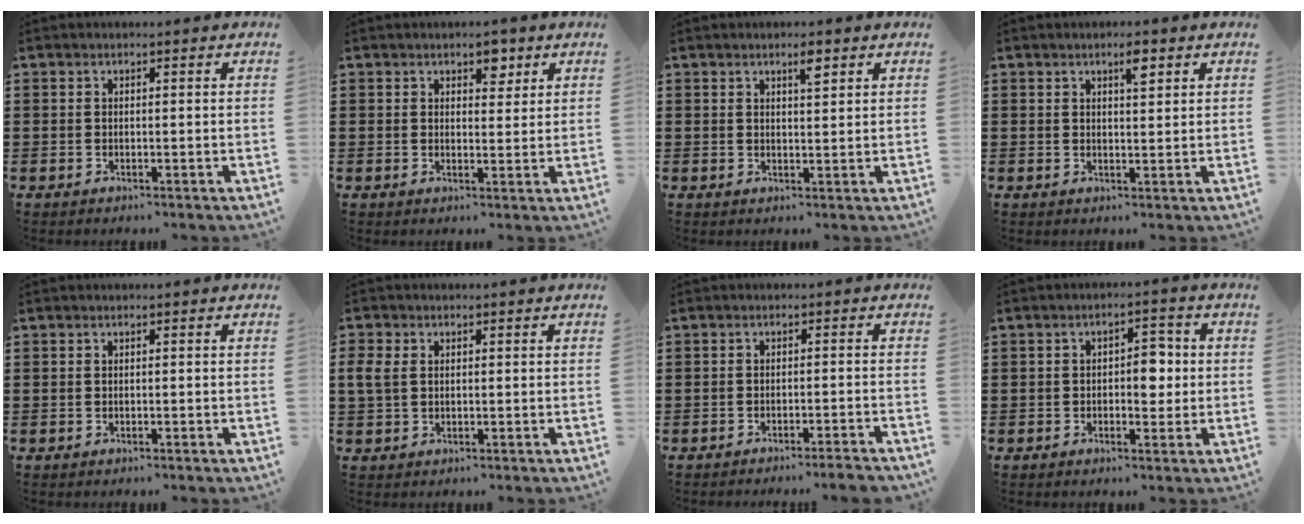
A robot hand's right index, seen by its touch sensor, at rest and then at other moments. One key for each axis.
{"total": 3.2, "fx": 2.1, "fy": 1.9, "fz": 1.5, "tx": -0.012, "ty": 0.000, "tz": 0.033}
{"total": 2.6, "fx": 1.7, "fy": 0.6, "fz": 1.9, "tx": -0.024, "ty": -0.003, "tz": 0.024}
{"total": 2.9, "fx": 1.7, "fy": 0.8, "fz": 2.1, "tx": -0.030, "ty": -0.001, "tz": 0.025}
{"total": 0.0}
{"total": 2.8, "fx": 0.6, "fy": 2.1, "fz": 1.7, "tx": -0.055, "ty": 0.003, "tz": 0.005}
{"total": 2.2, "fx": -2.0, "fy": -0.3, "fz": 0.8, "tx": -0.015, "ty": 0.000, "tz": -0.040}
{"total": 4.3, "fx": -0.2, "fy": 2.4, "fz": 3.6, "tx": -0.053, "ty": 0.002, "tz": -0.010}